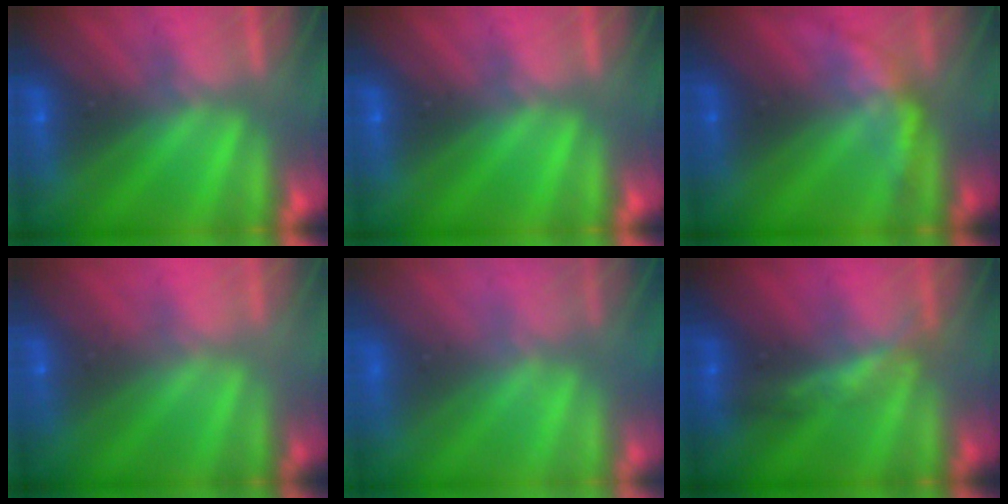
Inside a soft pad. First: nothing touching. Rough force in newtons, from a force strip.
{"total": 0.0}
{"total": 2.2}
{"total": 7.7}
{"total": 6.9}
{"total": 1.9}